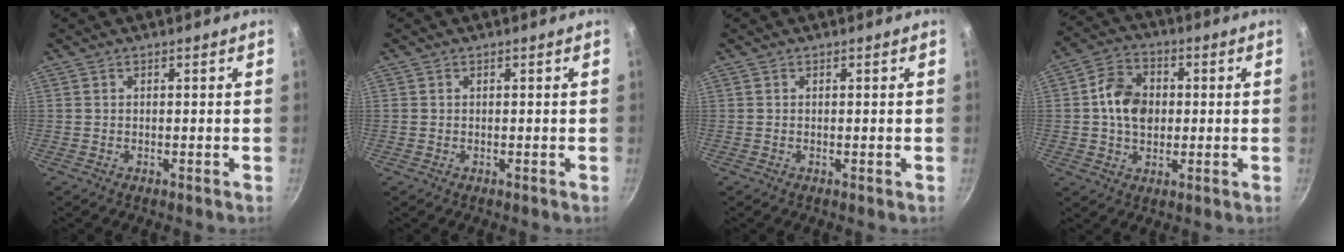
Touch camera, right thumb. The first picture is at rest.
{"total": 0.0}
{"total": 0.0}
{"total": 9.9, "force": [0.6, 7.5, 6.5], "torque": [-0.091, 0.014, 0.000]}